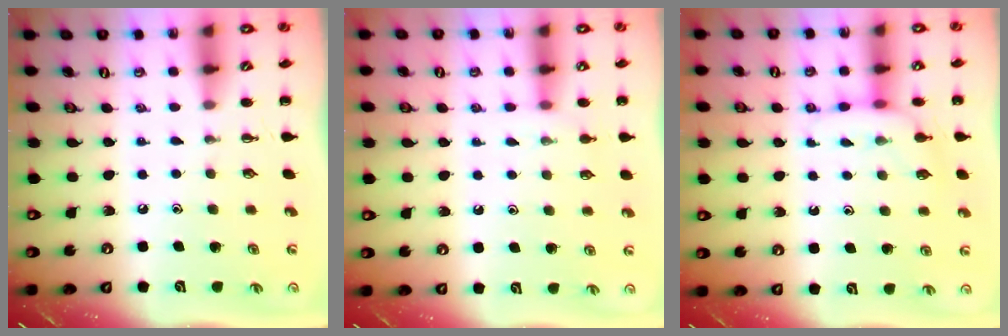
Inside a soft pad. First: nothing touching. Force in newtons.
{"total": 4.9, "press": 4.8, "slide": 1.2}
{"total": 7.7, "press": 7.7, "slide": 0.8}